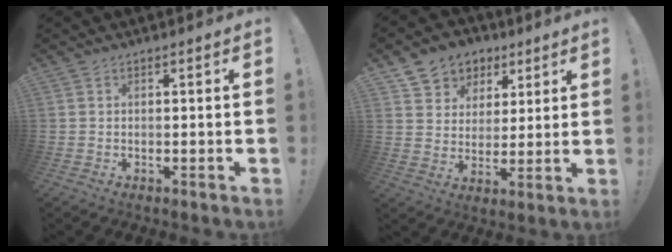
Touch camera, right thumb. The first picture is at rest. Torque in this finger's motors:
{"motor_torque": [0.46, 0.47, 0.00, 0.00, 0.00]}